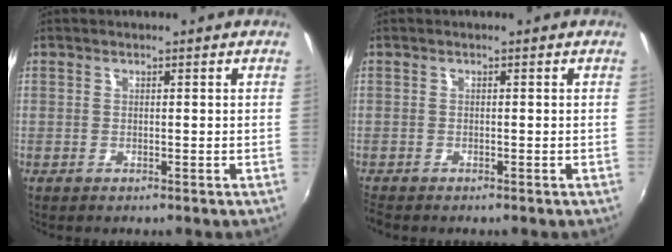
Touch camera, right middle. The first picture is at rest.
{"total": 1.5, "force": [-1.4, 0.2, 0.6], "torque": [-0.012, -0.011, -0.023]}